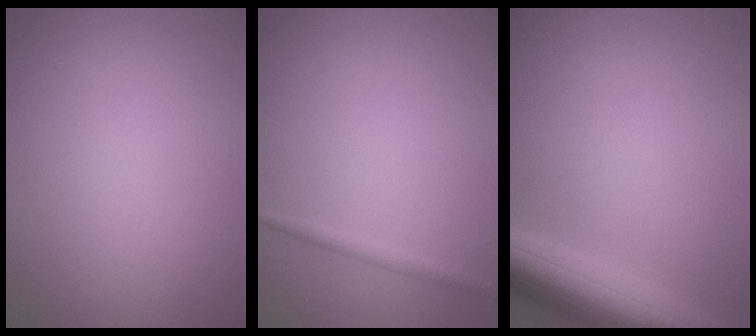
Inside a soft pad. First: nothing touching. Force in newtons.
{"total": 0.9, "press": 0.9, "slide": 0.0}
{"total": 7.5, "press": 7.5, "slide": 0.4}